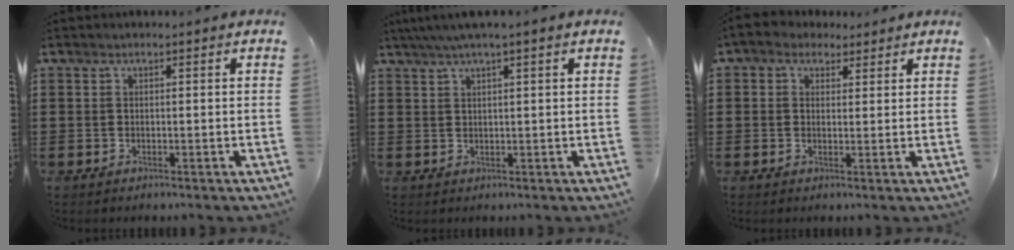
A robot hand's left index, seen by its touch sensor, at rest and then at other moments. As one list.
[{"total": 2.5, "force": [1.4, -0.1, 2.0], "torque": [-0.040, 0.002, 0.025]}, {"total": 2.2, "force": [1.3, 1.7, 0.5], "torque": [-0.019, 0.009, 0.022]}]